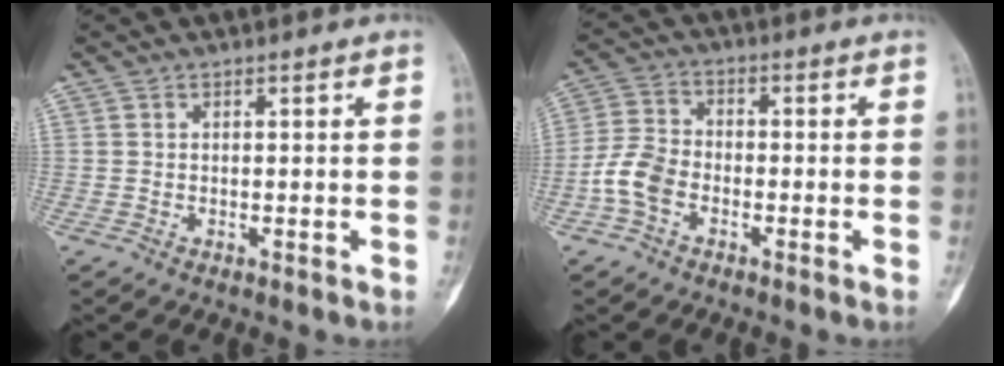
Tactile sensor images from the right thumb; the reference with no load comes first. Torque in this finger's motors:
{"motor_torque": [0.28, 0.25, 0.07, -0.12, 0.08]}